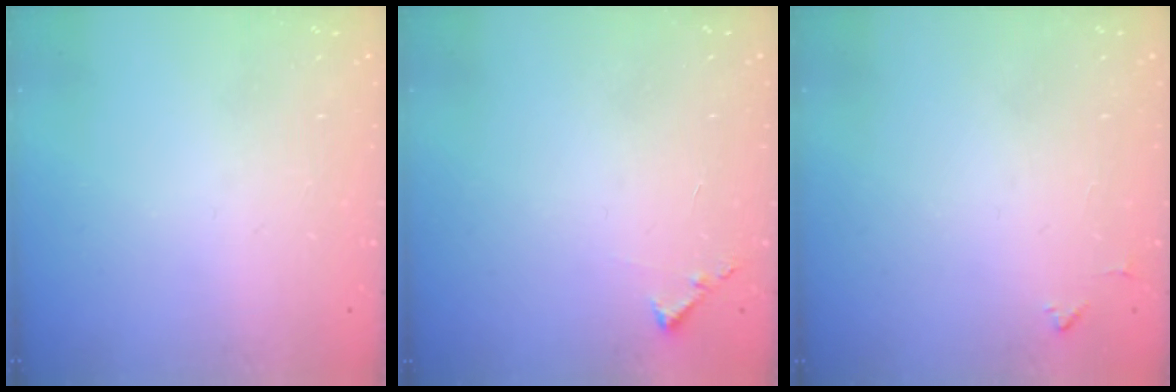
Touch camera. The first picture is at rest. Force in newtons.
{"total": 5.2, "press": 5.2, "slide": 0.6}
{"total": 4.1, "press": 4.0, "slide": 0.6}